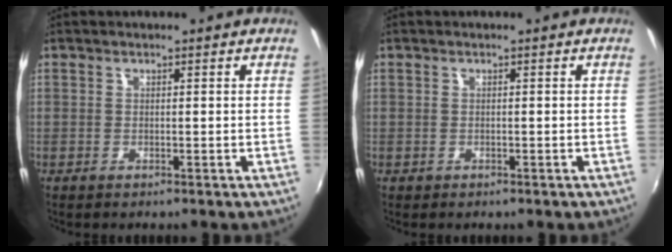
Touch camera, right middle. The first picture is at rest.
{"total": 0.6, "force": [-0.4, 0.4, 0.1], "torque": [-0.004, -0.002, -0.004]}